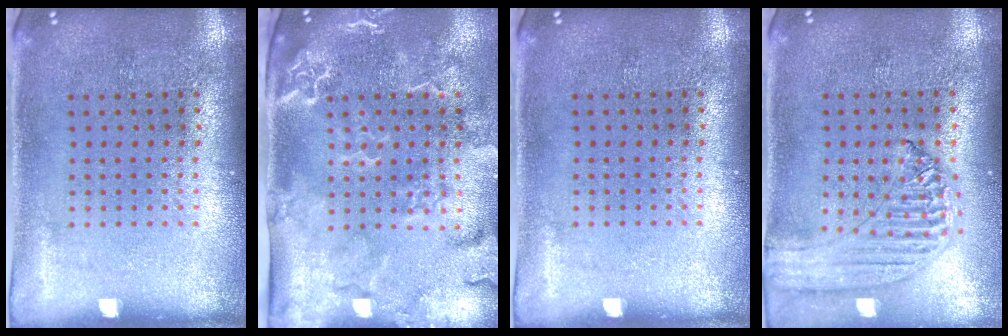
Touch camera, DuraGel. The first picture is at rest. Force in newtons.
{"total": 2.9, "press": 2.4, "slide": 1.6}
{"total": 0.0}
{"total": 1.3, "press": 1.3, "slide": 0.1}